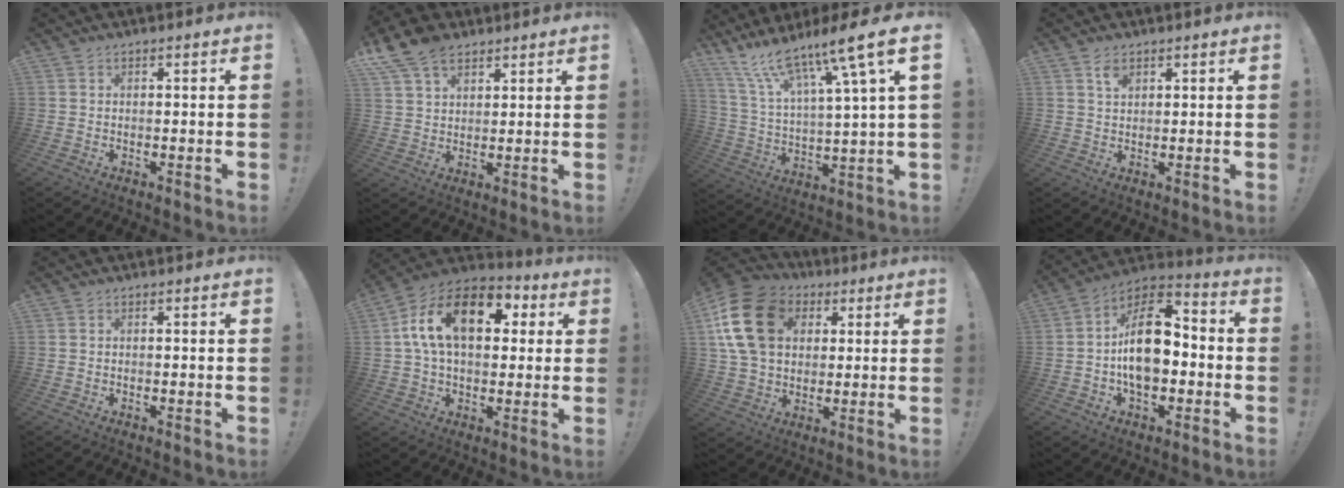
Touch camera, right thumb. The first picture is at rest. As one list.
[{"total": 10.5, "force": [6.6, 6.3, 5.1], "torque": [-0.083, -0.027, 0.128]}, {"total": 15.9, "force": [10.8, 3.1, 11.2], "torque": [-0.206, -0.072, 0.175]}, {"total": 3.2, "force": [1.9, 1.8, 1.8], "torque": [-0.022, -0.010, 0.032]}, {"total": 0.0}, {"total": 19.1, "force": [5.2, 11.2, 14.6], "torque": [-0.260, 0.005, 0.086]}, {"total": 19.6, "force": [5.4, 14.6, 11.9], "torque": [-0.211, -0.001, 0.102]}, {"total": 17.2, "force": [-1.6, 10.5, 13.6], "torque": [-0.221, 0.026, -0.023]}]